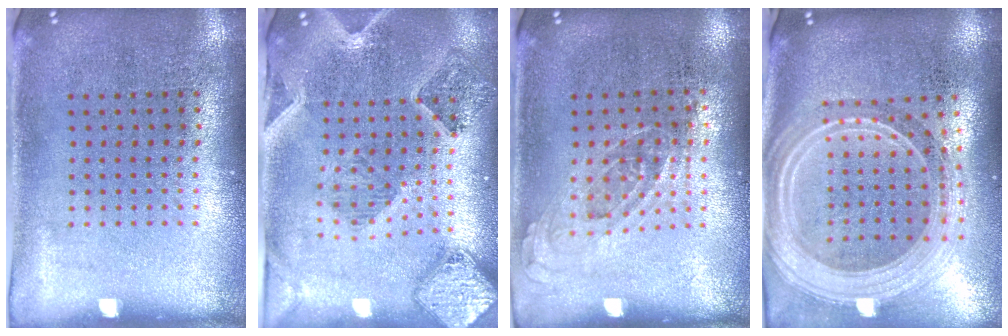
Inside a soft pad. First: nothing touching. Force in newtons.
{"total": 1.6, "press": 1.5, "slide": 0.3}
{"total": 0.8, "press": 0.8, "slide": 0.3}
{"total": 2.7, "press": 2.2, "slide": 1.6}